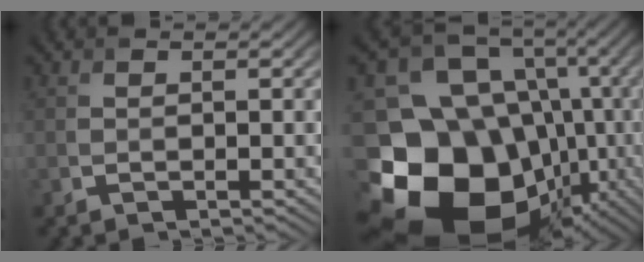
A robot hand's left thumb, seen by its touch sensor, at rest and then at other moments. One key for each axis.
{"total": 21.5, "fx": -7.5, "fy": 17.3, "fz": 10.3, "tx": -0.230, "ty": -0.020, "tz": -0.115}